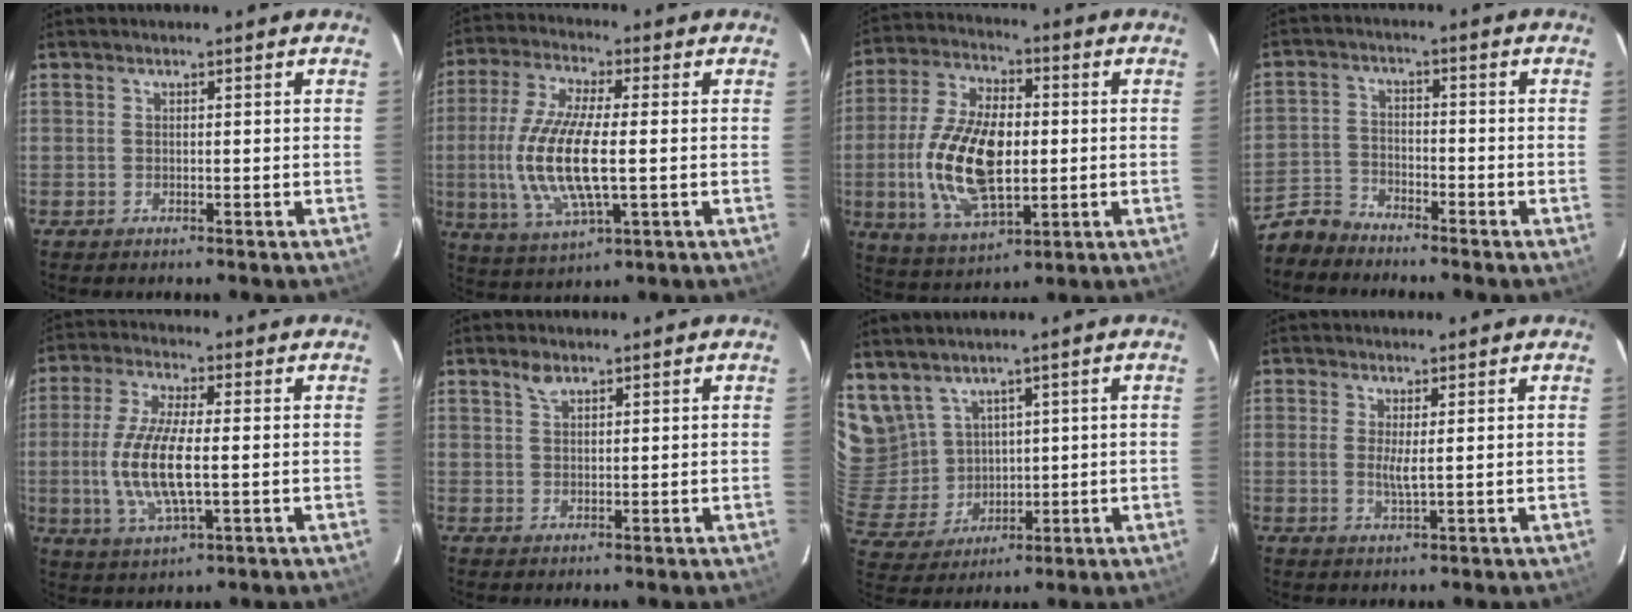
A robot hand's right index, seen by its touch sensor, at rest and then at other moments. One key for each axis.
{"total": 15.1, "fx": -1.2, "fy": 4.4, "fz": 14.4, "tx": -0.300, "ty": -0.007, "tz": -0.021}
{"total": 17.9, "fx": -1.4, "fy": 9.0, "fz": 15.5, "tx": -0.318, "ty": -0.001, "tz": -0.019}
{"total": 6.6, "fx": -6.2, "fy": 2.0, "fz": 0.6, "tx": -0.026, "ty": 0.013, "tz": -0.131}
{"total": 12.1, "fx": -1.0, "fy": 3.4, "fz": 11.6, "tx": -0.239, "ty": -0.006, "tz": -0.019}
{"total": 2.1, "fx": 1.6, "fy": 1.0, "fz": 1.1, "tx": -0.020, "ty": 0.004, "tz": 0.030}
{"total": 9.2, "fx": 6.7, "fy": 5.8, "fz": 2.7, "tx": -0.058, "ty": 0.005, "tz": 0.163}
{"total": 2.6, "fx": 0.4, "fy": 0.1, "fz": 2.5, "tx": -0.048, "ty": -0.007, "tz": 0.007}